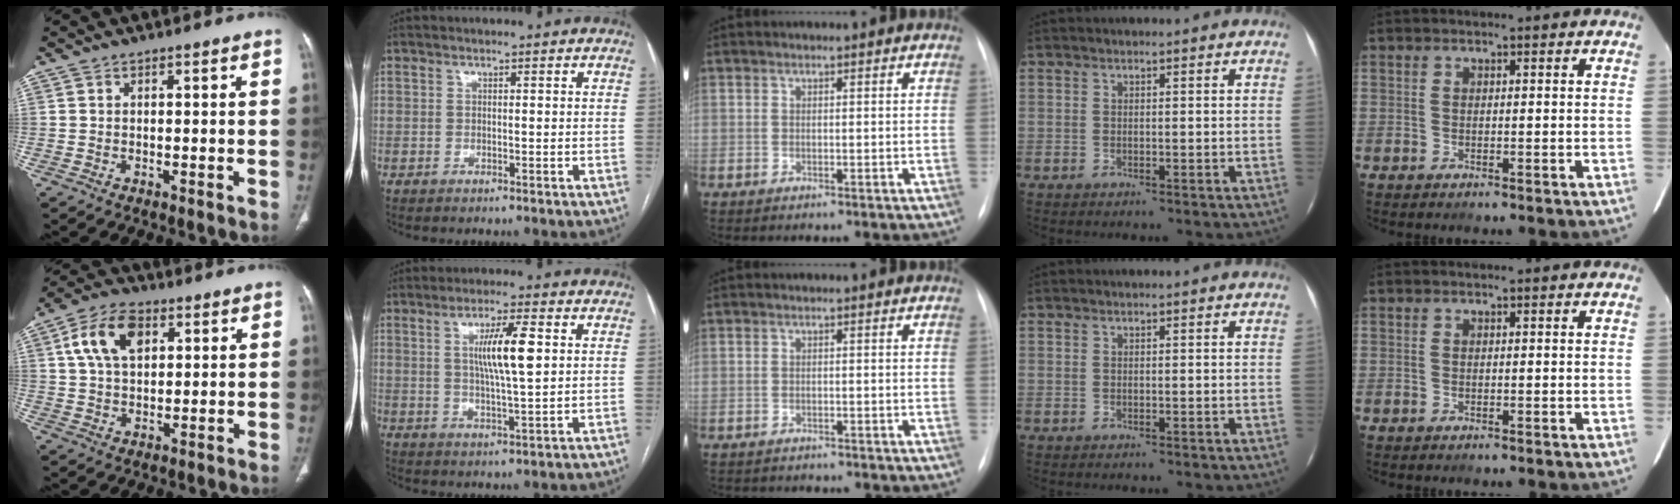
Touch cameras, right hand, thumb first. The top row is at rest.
{"thumb": {"total": 10.4, "force": [3.6, 6.3, 7.4], "torque": [-0.127, 0.003, 0.062]}, "index": {"total": 8.0, "force": [1.8, 0.5, 7.8], "torque": [-0.143, -0.001, 0.033]}, "middle": {"total": 4.7, "force": [-4.4, 1.3, 1.1], "torque": [-0.010, -0.004, -0.057]}}